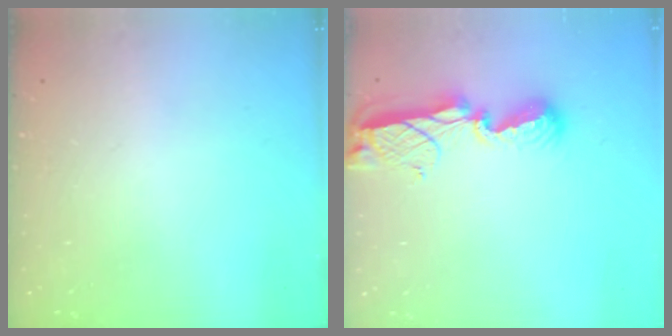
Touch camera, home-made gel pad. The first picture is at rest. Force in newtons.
{"total": 8.1, "press": 8.1, "slide": 0.7}